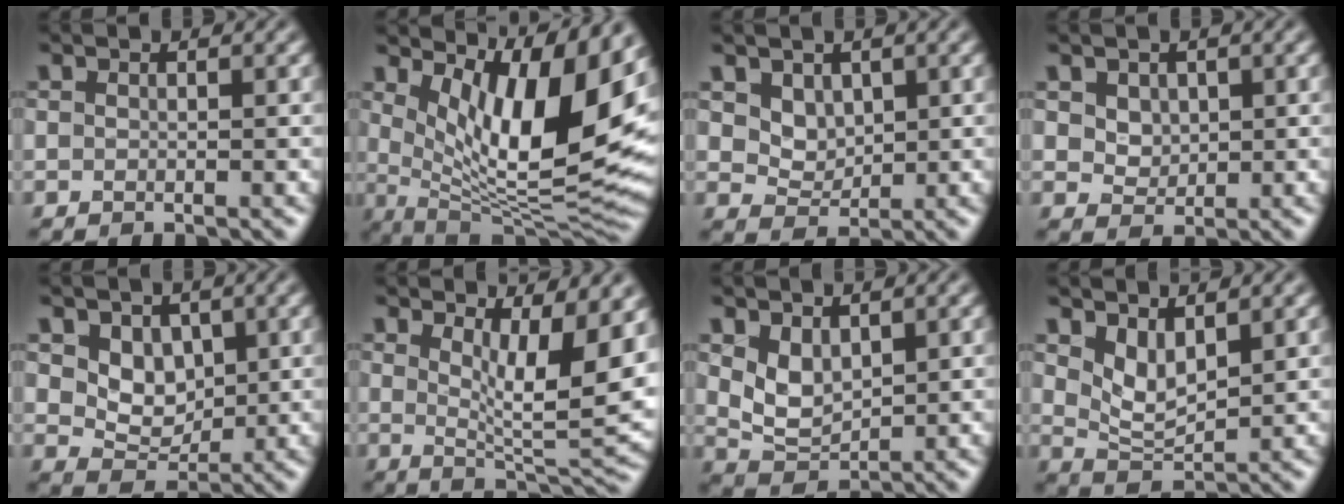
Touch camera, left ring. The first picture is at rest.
{"total": 12.3, "force": [4.4, 4.0, 10.8], "torque": [-0.163, -0.017, 0.083]}
{"total": 2.5, "force": [1.2, 1.9, 1.2], "torque": [-0.032, -0.019, 0.033]}
{"total": 2.4, "force": [1.1, 1.8, 1.1], "torque": [-0.033, -0.004, 0.032]}
{"total": 3.4, "force": [1.1, 2.6, 1.9], "torque": [-0.037, -0.011, 0.017]}
{"total": 8.6, "force": [2.6, 2.5, 7.8], "torque": [-0.112, -0.015, 0.047]}
{"total": 3.1, "force": [1.3, 2.0, 2.0], "torque": [-0.044, -0.008, 0.035]}
{"total": 3.0, "force": [1.7, 1.4, 2.1], "torque": [-0.046, -0.011, 0.039]}